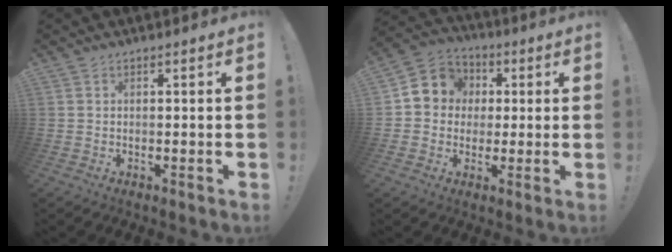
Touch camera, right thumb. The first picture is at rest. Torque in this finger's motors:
{"motor_torque": [0.97, 1.40, 0.37, -0.29, -0.01]}